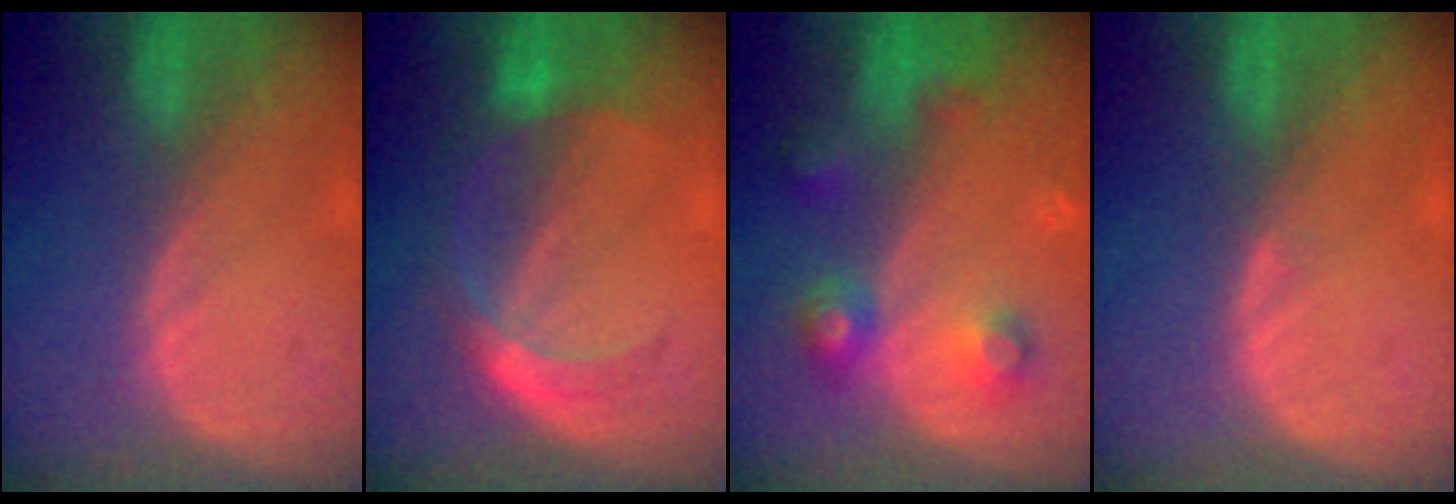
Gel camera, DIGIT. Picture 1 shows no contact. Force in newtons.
{"total": 5.7, "press": 5.4, "slide": 1.8}
{"total": 5.8, "press": 5.8, "slide": 0.3}
{"total": 0.6, "press": 0.4, "slide": 0.5}